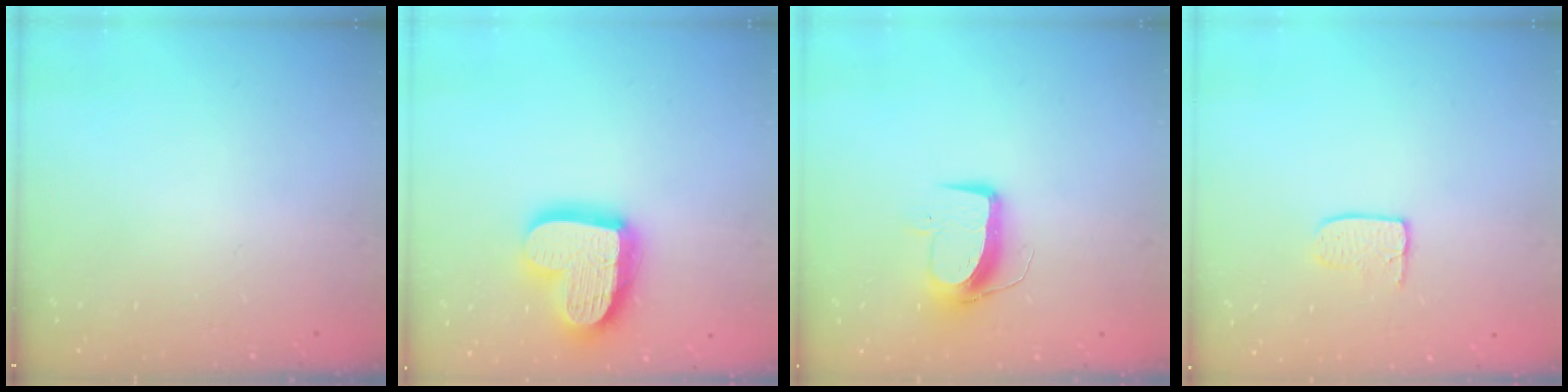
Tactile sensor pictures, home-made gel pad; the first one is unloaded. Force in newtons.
{"total": 20.5, "press": 20.4, "slide": 1.5}
{"total": 9.9, "press": 9.8, "slide": 1.0}
{"total": 4.9, "press": 4.9, "slide": 0.3}